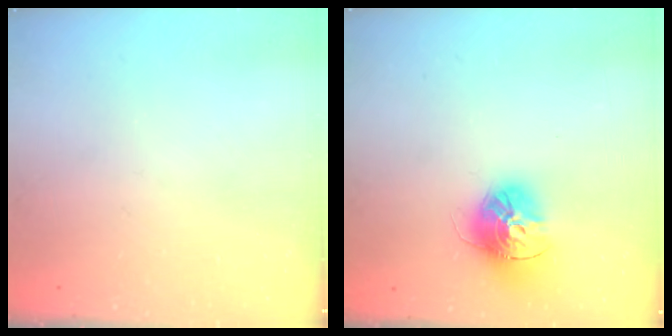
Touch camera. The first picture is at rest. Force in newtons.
{"total": 15.1, "press": 15.0, "slide": 1.5}